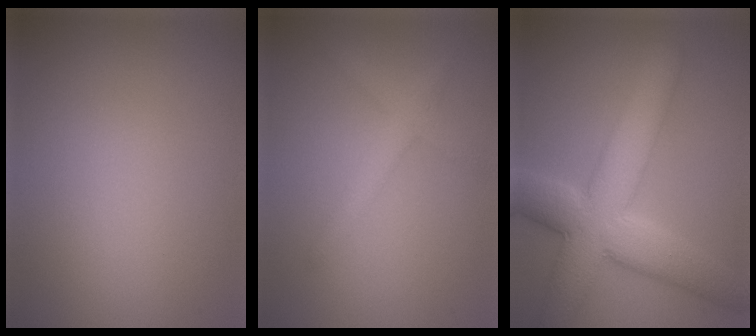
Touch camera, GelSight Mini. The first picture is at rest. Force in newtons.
{"total": 2.5, "press": 2.5, "slide": 0.1}
{"total": 9.5, "press": 9.5, "slide": 0.7}